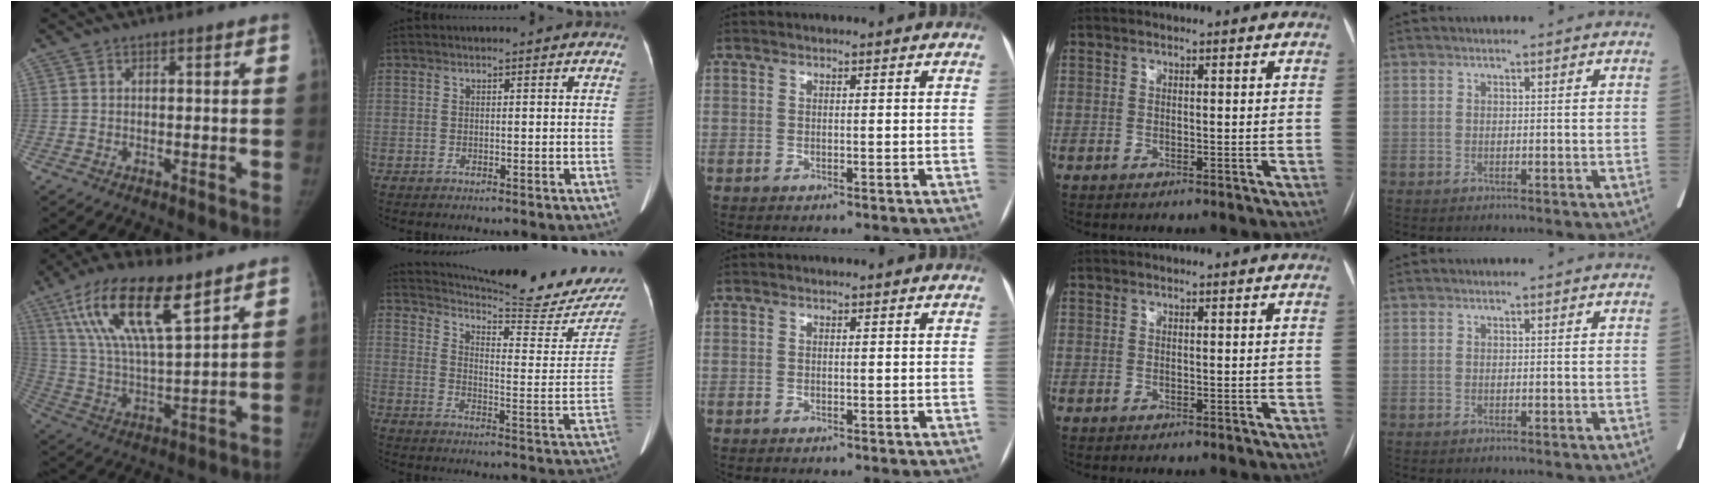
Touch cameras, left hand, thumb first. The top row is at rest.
{"thumb": {"total": 19.1, "force": [10.6, 6.1, 14.7], "torque": [-0.263, -0.032, 0.202]}, "index": {"total": 24.3, "force": [23.4, 0.6, 6.4], "torque": [-0.108, -0.109, 0.297]}}